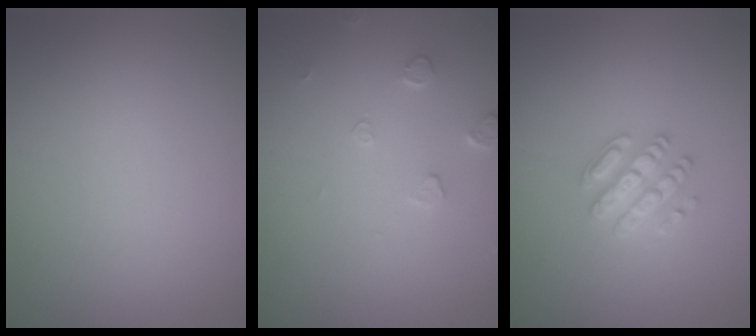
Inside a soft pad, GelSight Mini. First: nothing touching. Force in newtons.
{"total": 1.5, "press": 1.5, "slide": 0.3}
{"total": 2.8, "press": 2.7, "slide": 0.8}